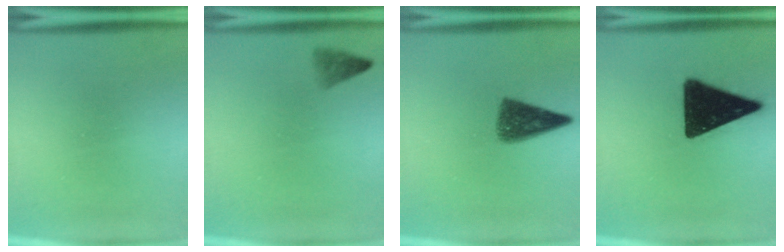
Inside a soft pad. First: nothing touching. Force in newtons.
{"total": 1.0}
{"total": 8.0}
{"total": 17.4}